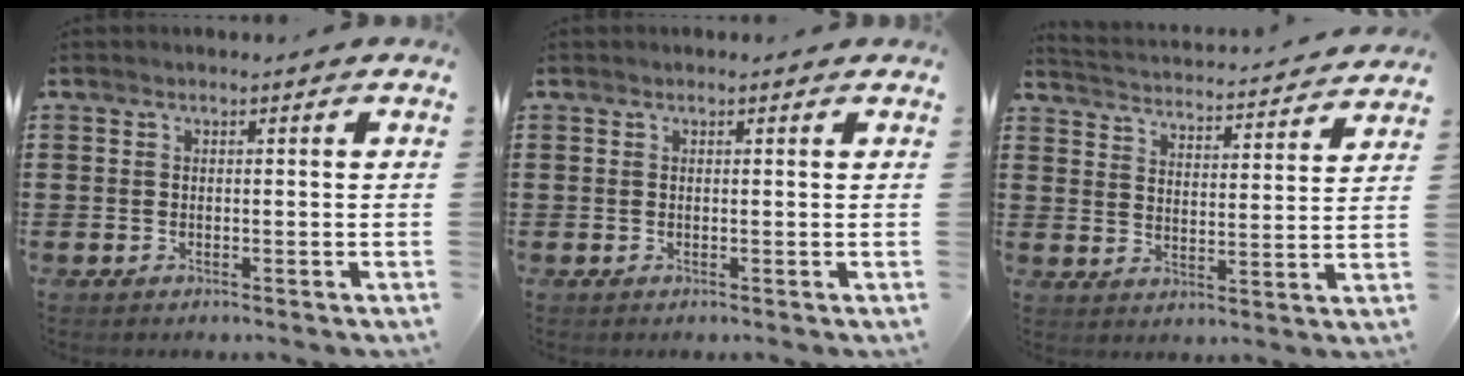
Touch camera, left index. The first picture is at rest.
{"total": 0.0}
{"total": 2.8, "force": [2.8, -0.5, 0.0], "torque": [-0.021, -0.035, 0.038]}